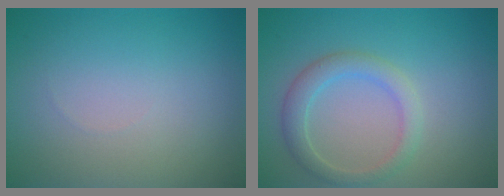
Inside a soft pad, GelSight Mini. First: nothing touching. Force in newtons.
{"total": 2.7, "press": 2.7, "slide": 0.0}